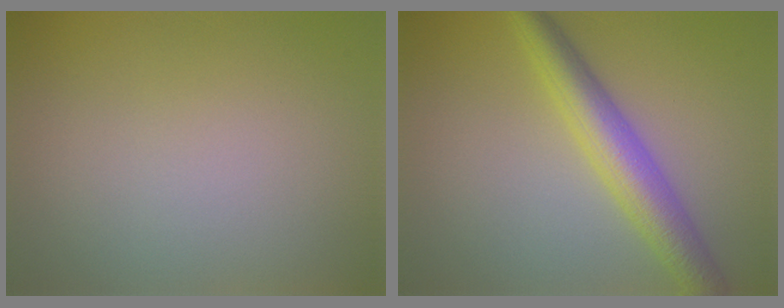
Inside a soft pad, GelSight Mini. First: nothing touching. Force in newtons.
{"total": 5.2, "press": 5.2, "slide": 0.1}